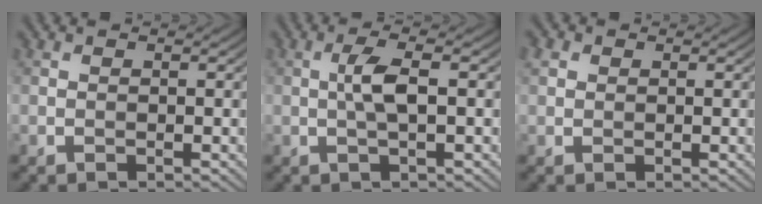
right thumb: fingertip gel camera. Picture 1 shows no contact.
{"total": 3.5, "force": [0.1, 0.6, 3.5], "torque": [-0.071, 0.010, -0.001]}
{"total": 1.5, "force": [0.6, 1.3, 0.6], "torque": [-0.018, 0.004, 0.009]}